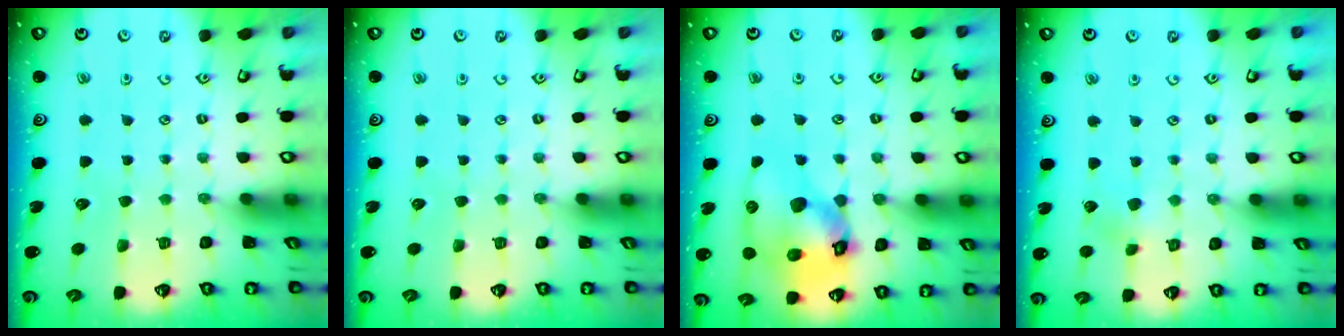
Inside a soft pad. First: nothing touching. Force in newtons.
{"total": 0.0}
{"total": 17.7, "press": 17.5, "slide": 2.7}
{"total": 3.7, "press": 3.6, "slide": 0.7}